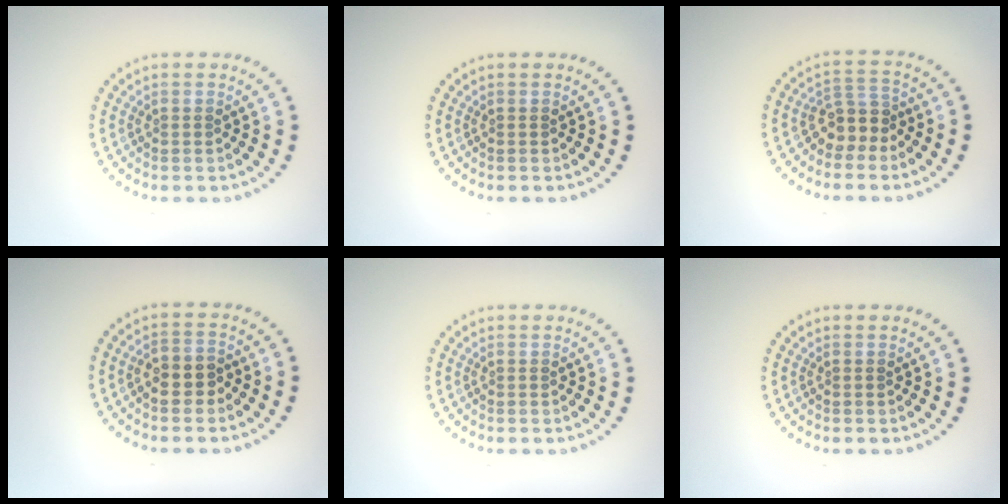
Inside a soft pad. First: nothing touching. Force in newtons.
{"total": 0.0}
{"total": 2.8, "press": 2.3, "slide": 1.6}
{"total": 2.1, "press": 2.0, "slide": 0.7}
{"total": 0.0}
{"total": 0.0}